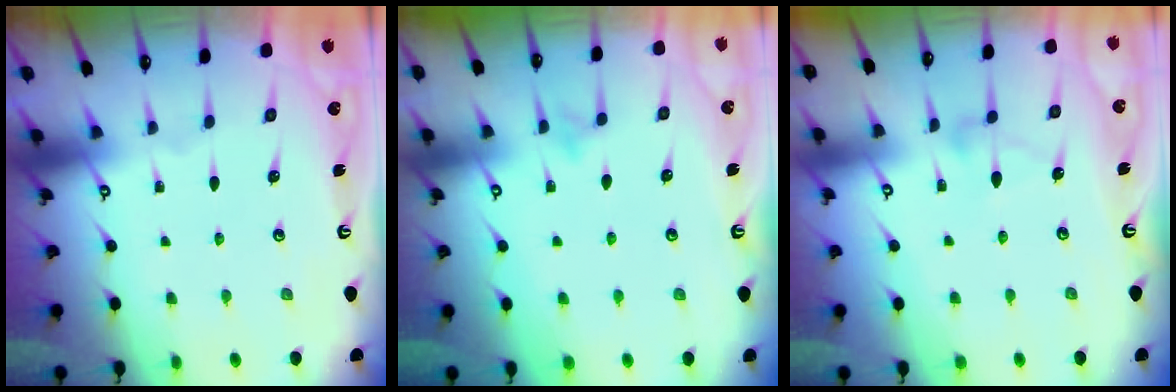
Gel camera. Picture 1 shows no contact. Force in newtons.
{"total": 5.6, "press": 5.6, "slide": 0.7}
{"total": 3.9, "press": 3.9, "slide": 0.3}